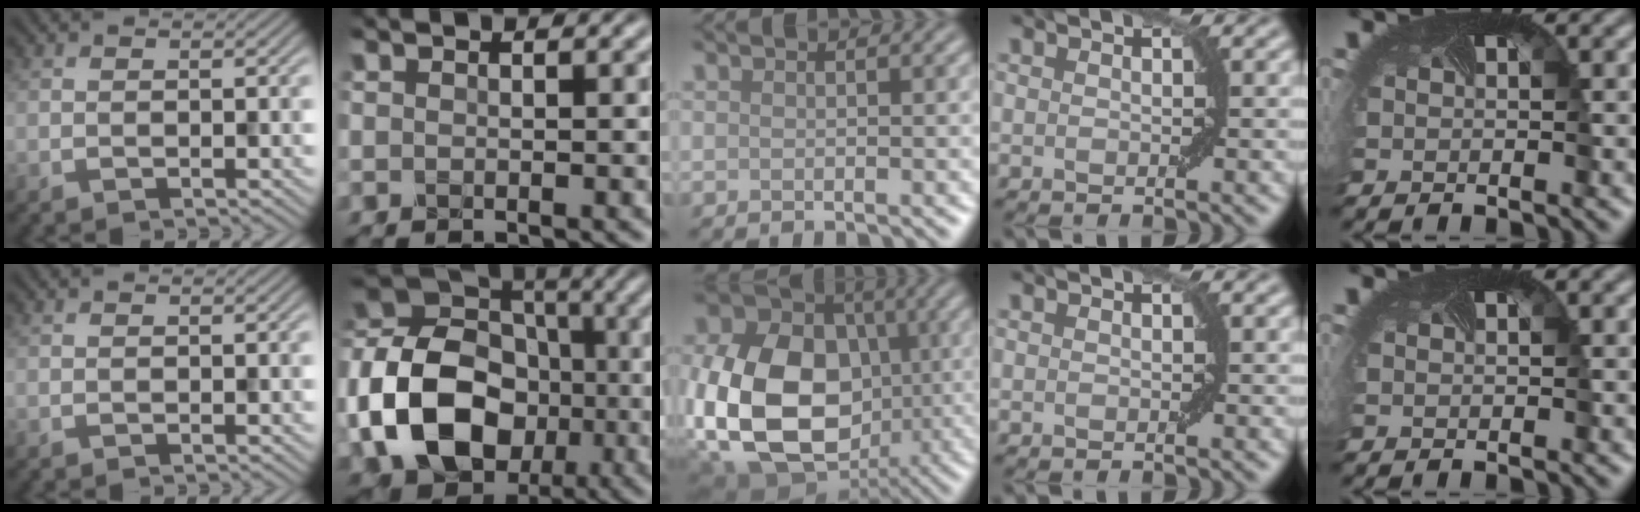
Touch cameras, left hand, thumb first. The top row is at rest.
{"index": {"total": 13.4, "force": [-3.3, 10.1, 8.1], "torque": [-0.182, -0.008, -0.058]}, "middle": {"total": 18.4, "force": [-2.5, 14.4, 11.3], "torque": [-0.235, -0.025, -0.060]}}